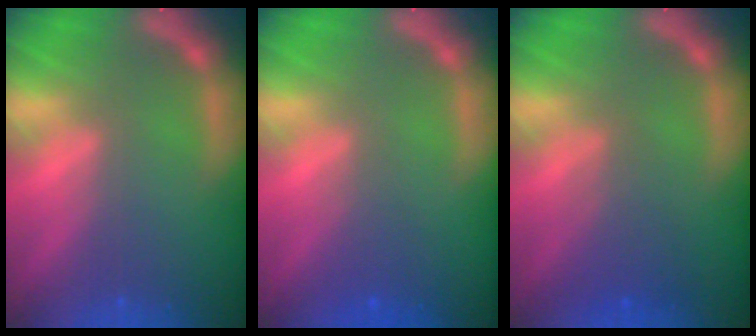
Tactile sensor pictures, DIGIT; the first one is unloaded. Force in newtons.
{"total": 1.9}
{"total": 2.9}